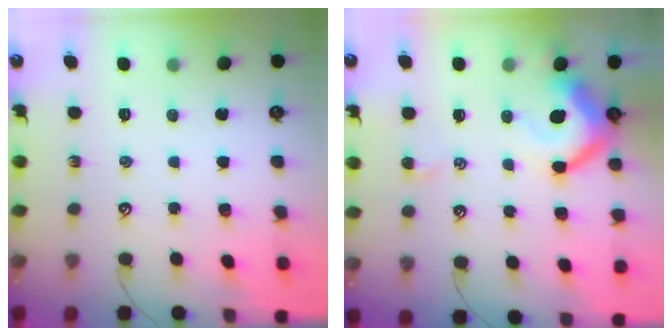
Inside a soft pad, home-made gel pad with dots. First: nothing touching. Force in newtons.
{"total": 9.3, "press": 9.2, "slide": 1.3}